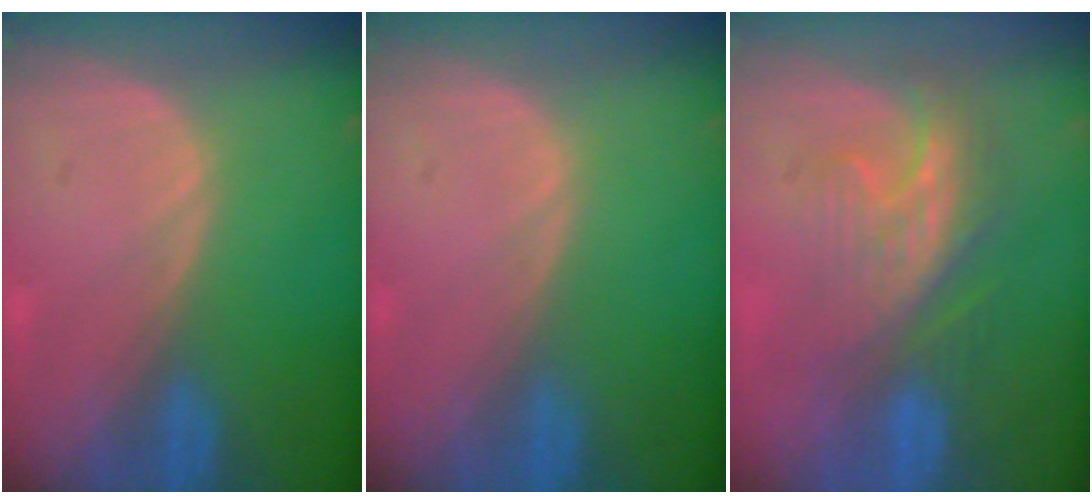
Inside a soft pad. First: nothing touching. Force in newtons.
{"total": 0.0}
{"total": 8.7, "press": 7.5, "slide": 4.5}